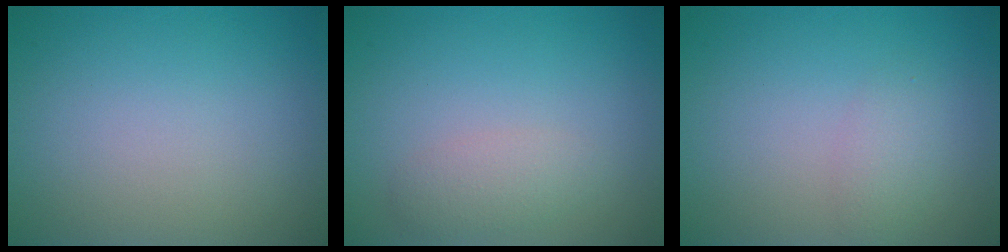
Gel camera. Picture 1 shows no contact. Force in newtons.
{"total": 1.7, "press": 1.7, "slide": 0.1}
{"total": 1.6, "press": 1.6, "slide": 0.1}